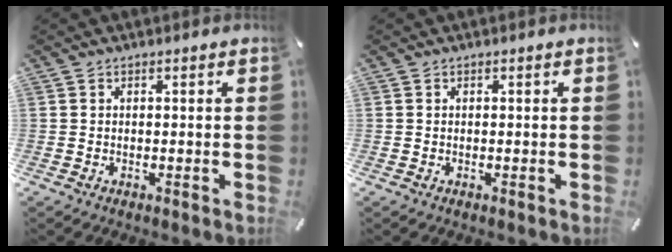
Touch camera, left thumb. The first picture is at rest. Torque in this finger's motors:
{"motor_torque": [0.00, 0.00, -0.01, 0.01, 0.00]}